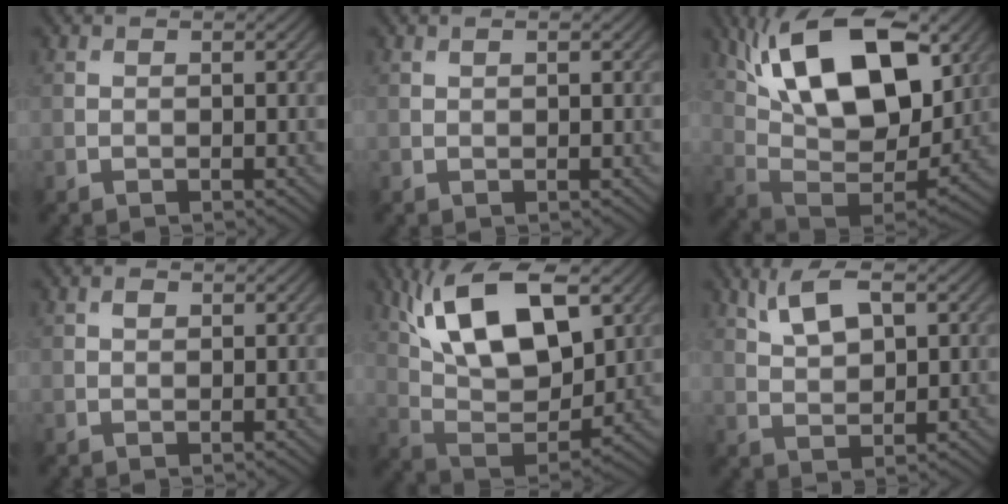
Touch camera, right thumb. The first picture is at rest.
{"total": 0.6, "force": [0.3, 0.2, 0.4], "torque": [-0.008, 0.001, 0.005]}
{"total": 17.7, "force": [8.2, 8.4, 13.3], "torque": [-0.247, 0.019, 0.138]}
{"total": 0.8, "force": [0.4, 0.5, 0.5], "torque": [-0.010, -0.001, 0.006]}
{"total": 15.3, "force": [7.0, 7.0, 11.6], "torque": [-0.229, 0.004, 0.129]}
{"total": 6.0, "force": [3.0, 2.5, 4.6], "torque": [-0.101, 0.004, 0.058]}